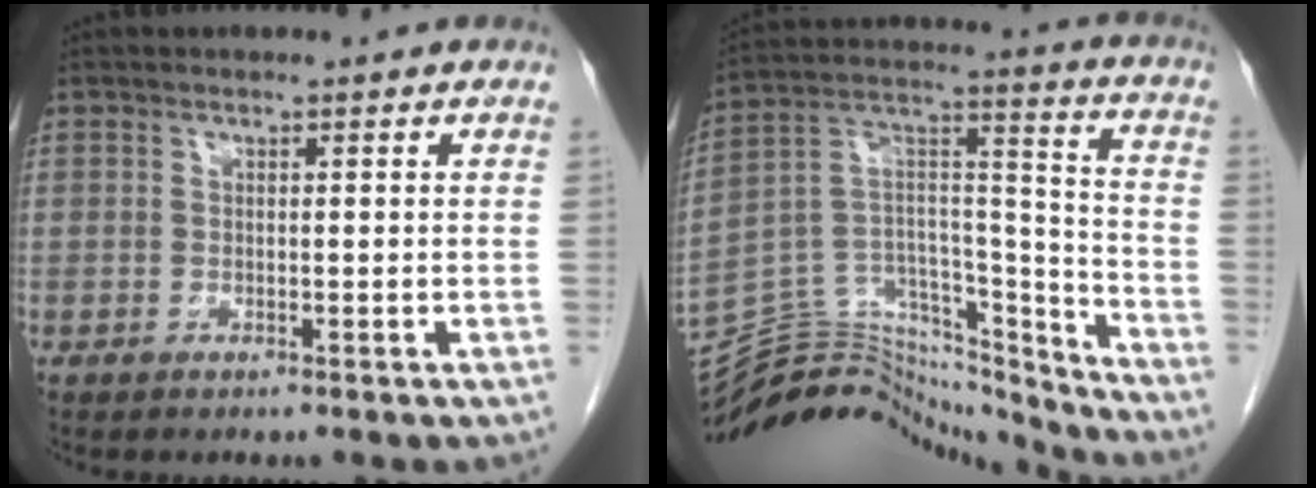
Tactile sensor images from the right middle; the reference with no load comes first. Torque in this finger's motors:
{"motor_torque": [-0.42, -0.44, -0.32, -0.13]}